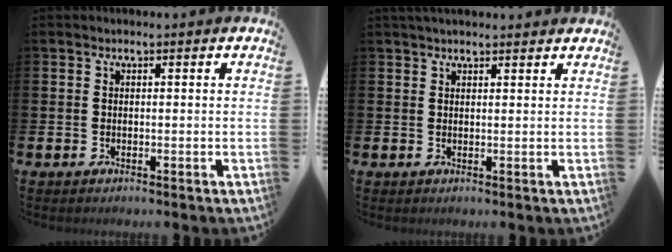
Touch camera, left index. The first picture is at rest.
{"total": 1.7, "force": [1.6, 0.3, 0.5], "torque": [-0.005, -0.002, 0.027]}